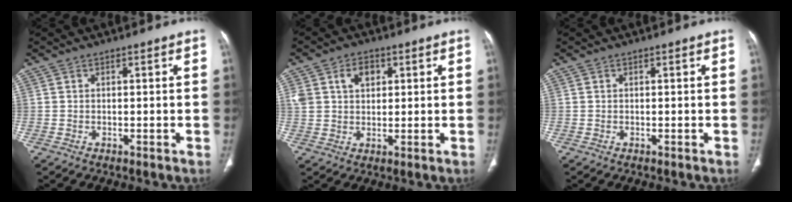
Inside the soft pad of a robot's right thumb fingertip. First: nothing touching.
{"total": 6.2, "force": [2.4, 4.4, 3.7], "torque": [-0.047, -0.002, 0.044]}
{"total": 0.0}